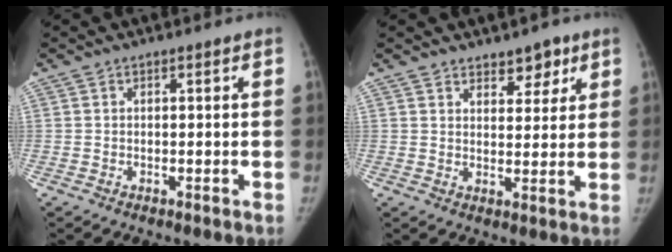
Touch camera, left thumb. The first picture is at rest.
{"total": 5.0, "force": [3.5, 2.8, 2.3], "torque": [-0.002, -0.022, 0.053]}